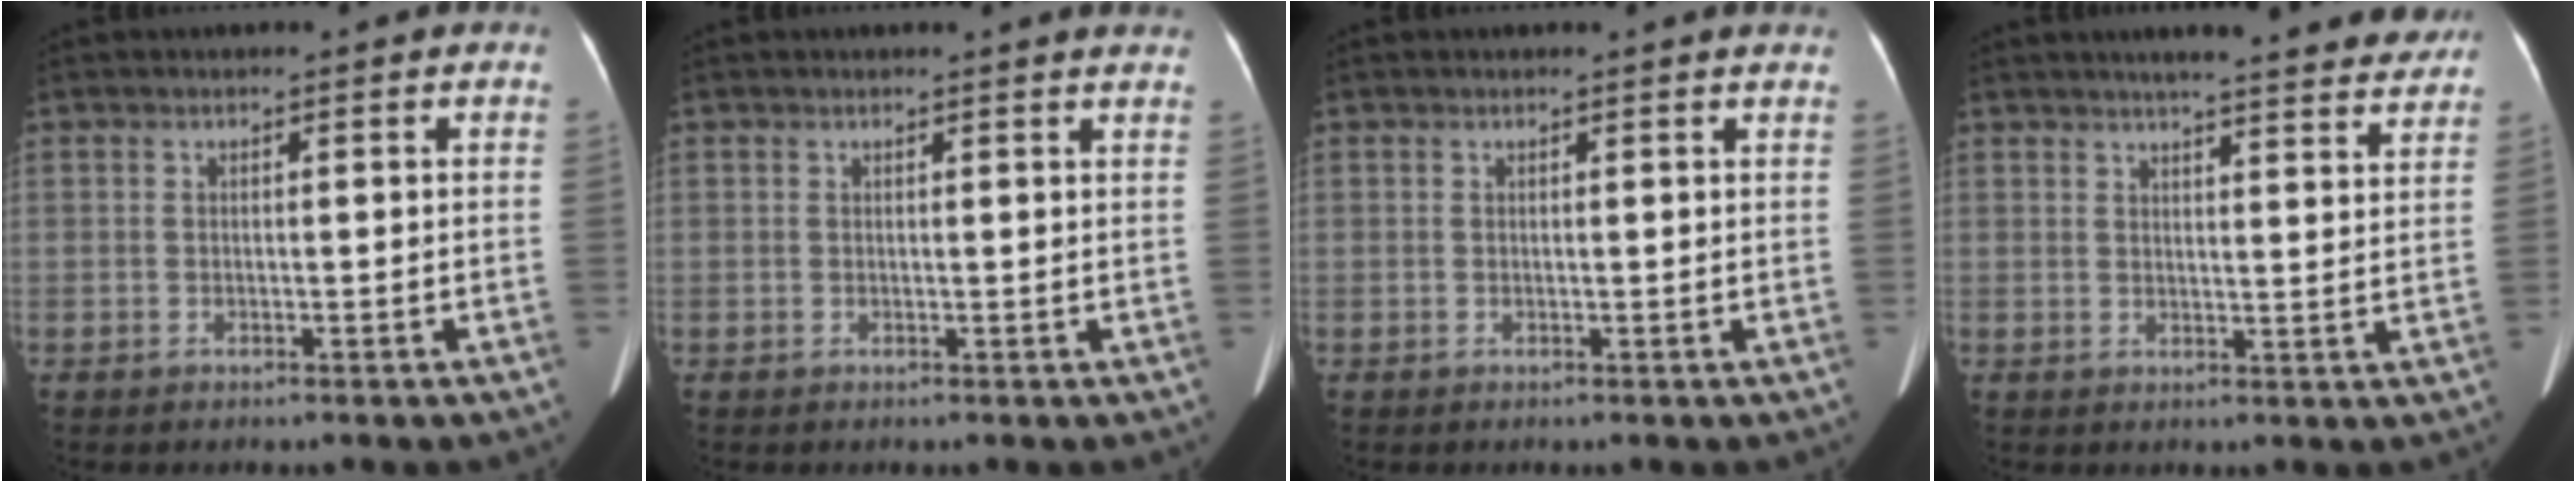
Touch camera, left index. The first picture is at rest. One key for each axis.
{"total": 3.6, "fx": 3.5, "fy": 0.0, "fz": 1.0, "tx": -0.015, "ty": -0.004, "tz": 0.021}
{"total": 1.8, "fx": 1.8, "fy": -0.1, "fz": 0.5, "tx": -0.014, "ty": -0.004, "tz": 0.008}
{"total": 17.4, "fx": 15.5, "fy": 2.6, "fz": 7.4, "tx": -0.085, "ty": 0.003, "tz": 0.181}